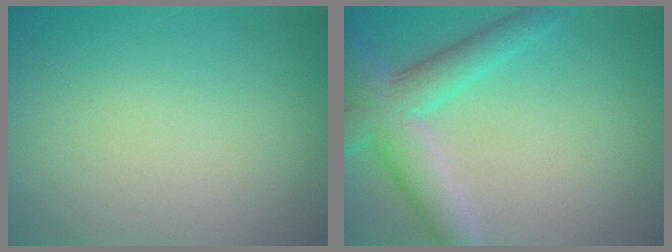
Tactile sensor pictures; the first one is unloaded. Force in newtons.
{"total": 5.8, "press": 5.8, "slide": 0.2}